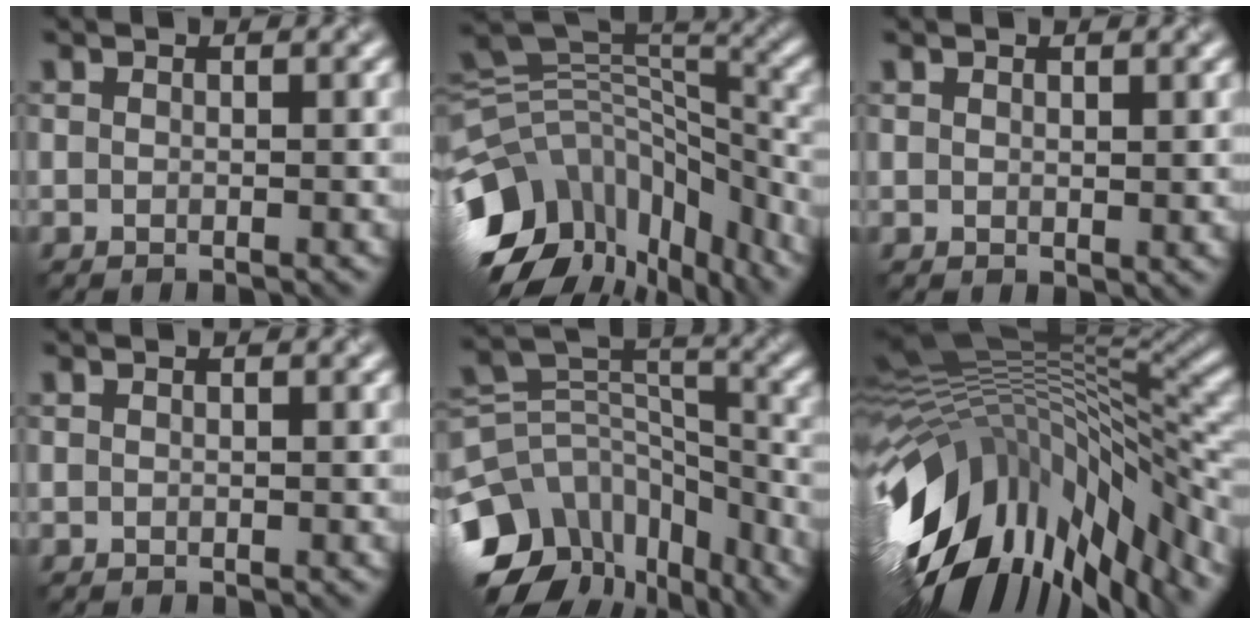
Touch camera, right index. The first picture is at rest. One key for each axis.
{"total": 14.5, "fx": -7.7, "fy": 8.2, "fz": 9.1, "tx": -0.198, "ty": 0.011, "tz": -0.125}
{"total": 0.9, "fx": 0.7, "fy": 0.4, "fz": 0.4, "tx": -0.007, "ty": -0.003, "tz": 0.016}
{"total": 0.0}
{"total": 12.0, "fx": -7.9, "fy": 7.8, "fz": 4.5, "tx": -0.095, "ty": 0.024, "tz": -0.119}
{"total": 16.0, "fx": -5.4, "fy": 6.2, "fz": 13.7, "tx": -0.250, "ty": 0.002, "tz": -0.092}